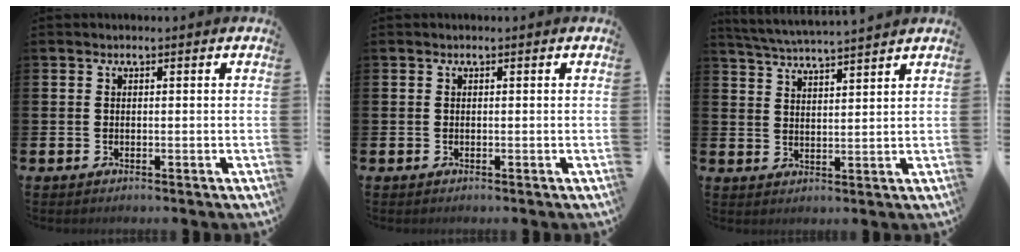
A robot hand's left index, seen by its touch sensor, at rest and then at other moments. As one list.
[{"total": 0.0}, {"total": 4.7, "force": [4.7, -0.4, 0.6], "torque": [-0.033, -0.026, 0.084]}]